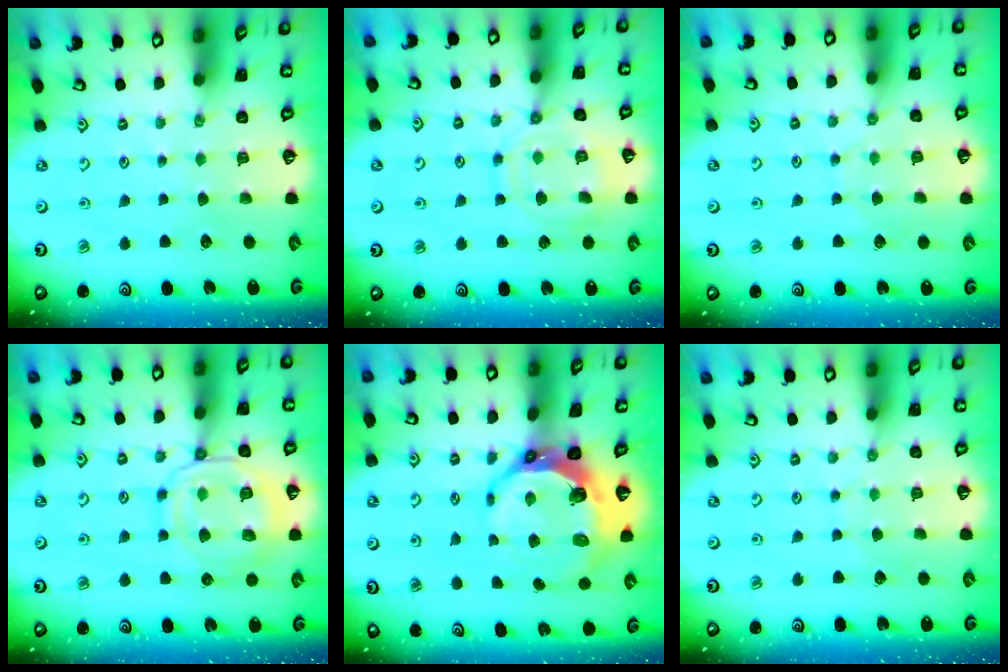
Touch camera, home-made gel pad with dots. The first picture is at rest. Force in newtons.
{"total": 13.1, "press": 13.0, "slide": 1.2}
{"total": 5.7, "press": 5.6, "slide": 0.6}
{"total": 13.9, "press": 13.8, "slide": 1.5}
{"total": 11.1, "press": 10.2, "slide": 4.4}
{"total": 3.9, "press": 3.9, "slide": 0.4}